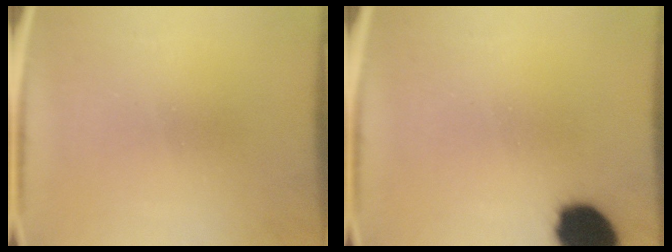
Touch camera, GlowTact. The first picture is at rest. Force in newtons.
{"total": 13.3}